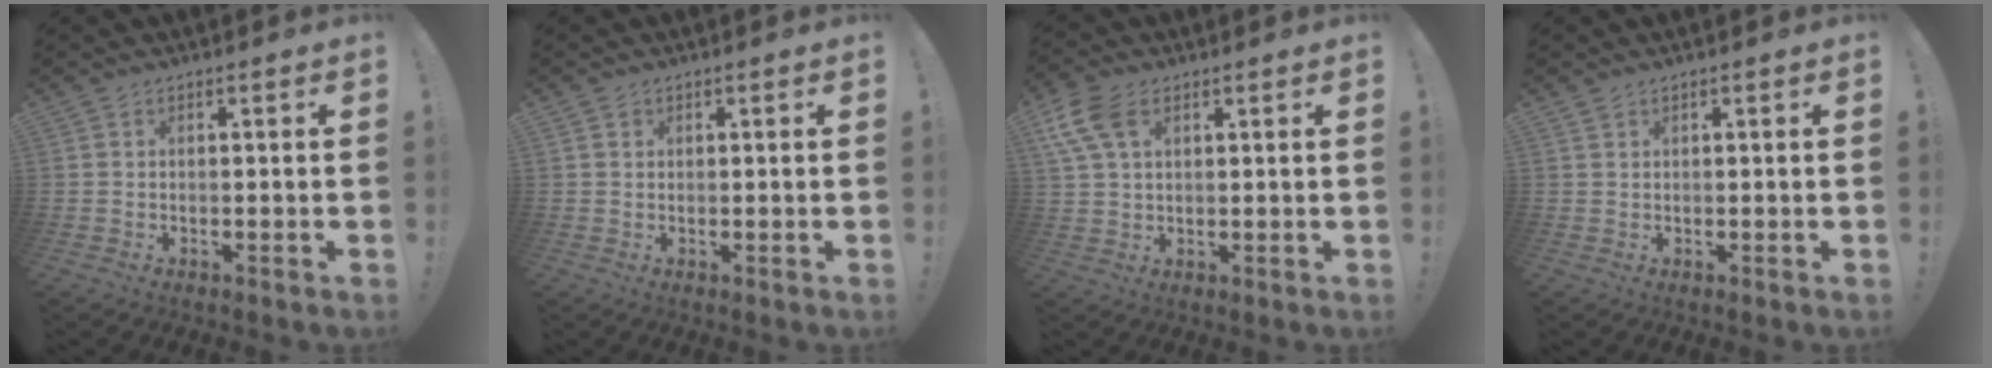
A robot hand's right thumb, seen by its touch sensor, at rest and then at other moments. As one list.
[{"total": 1.3, "force": [0.7, 1.1, 0.2], "torque": [0.003, -0.001, 0.012]}, {"total": 10.0, "force": [4.2, 6.3, 6.5], "torque": [-0.130, -0.007, 0.079]}, {"total": 1.1, "force": [0.9, 0.6, 0.2], "torque": [-0.004, 0.000, 0.017]}]